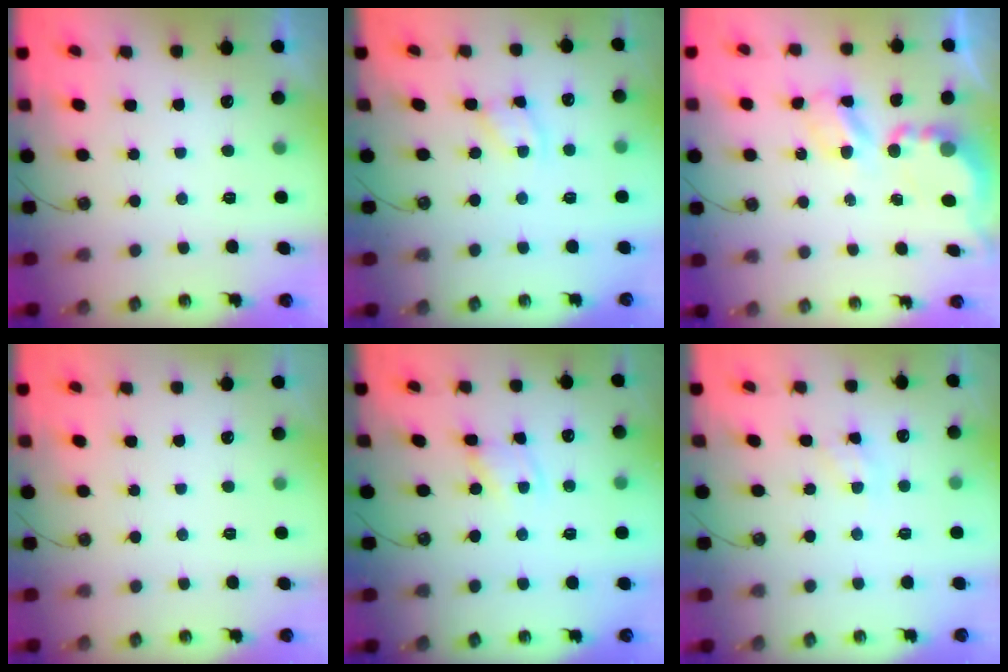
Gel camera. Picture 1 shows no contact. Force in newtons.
{"total": 2.7, "press": 2.7, "slide": 0.4}
{"total": 5.5, "press": 5.5, "slide": 0.3}
{"total": 0.0}
{"total": 1.4, "press": 1.4, "slide": 0.1}
{"total": 4.0, "press": 4.0, "slide": 0.5}